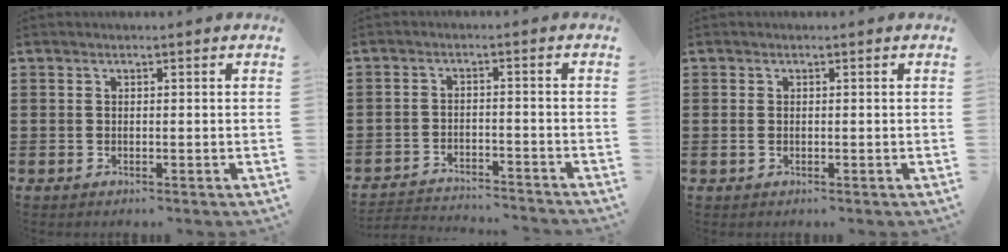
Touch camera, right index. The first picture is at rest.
{"total": 3.1, "force": [-3.0, 0.2, 0.1], "torque": [-0.007, 0.001, -0.066]}
{"total": 0.9, "force": [-0.1, 0.5, 0.7], "torque": [-0.015, 0.002, -0.003]}